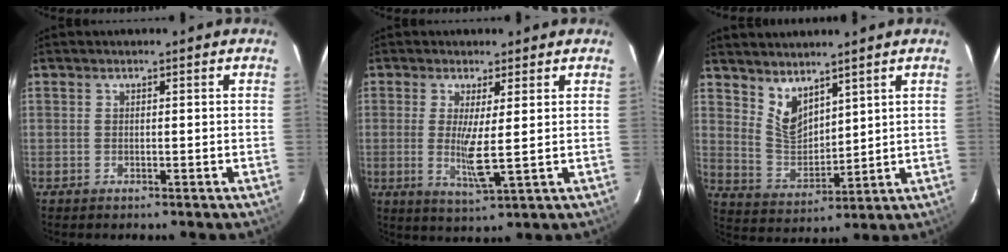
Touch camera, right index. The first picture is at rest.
{"total": 6.1, "force": [0.7, -0.2, 6.1], "torque": [-0.110, -0.020, 0.011]}
{"total": 7.3, "force": [5.4, 3.3, 3.5], "torque": [-0.062, -0.004, 0.115]}